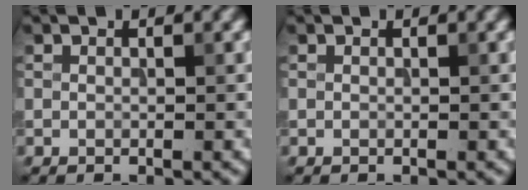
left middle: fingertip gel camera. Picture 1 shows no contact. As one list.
[{"total": 0.0}]